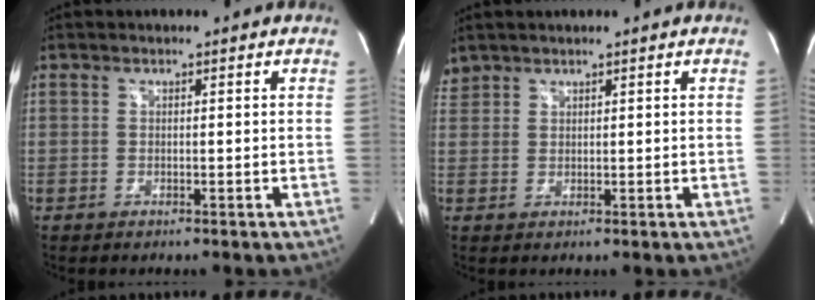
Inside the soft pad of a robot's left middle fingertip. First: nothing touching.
{"total": 1.9, "force": [1.7, 0.7, -0.1], "torque": [0.000, 0.013, 0.037]}